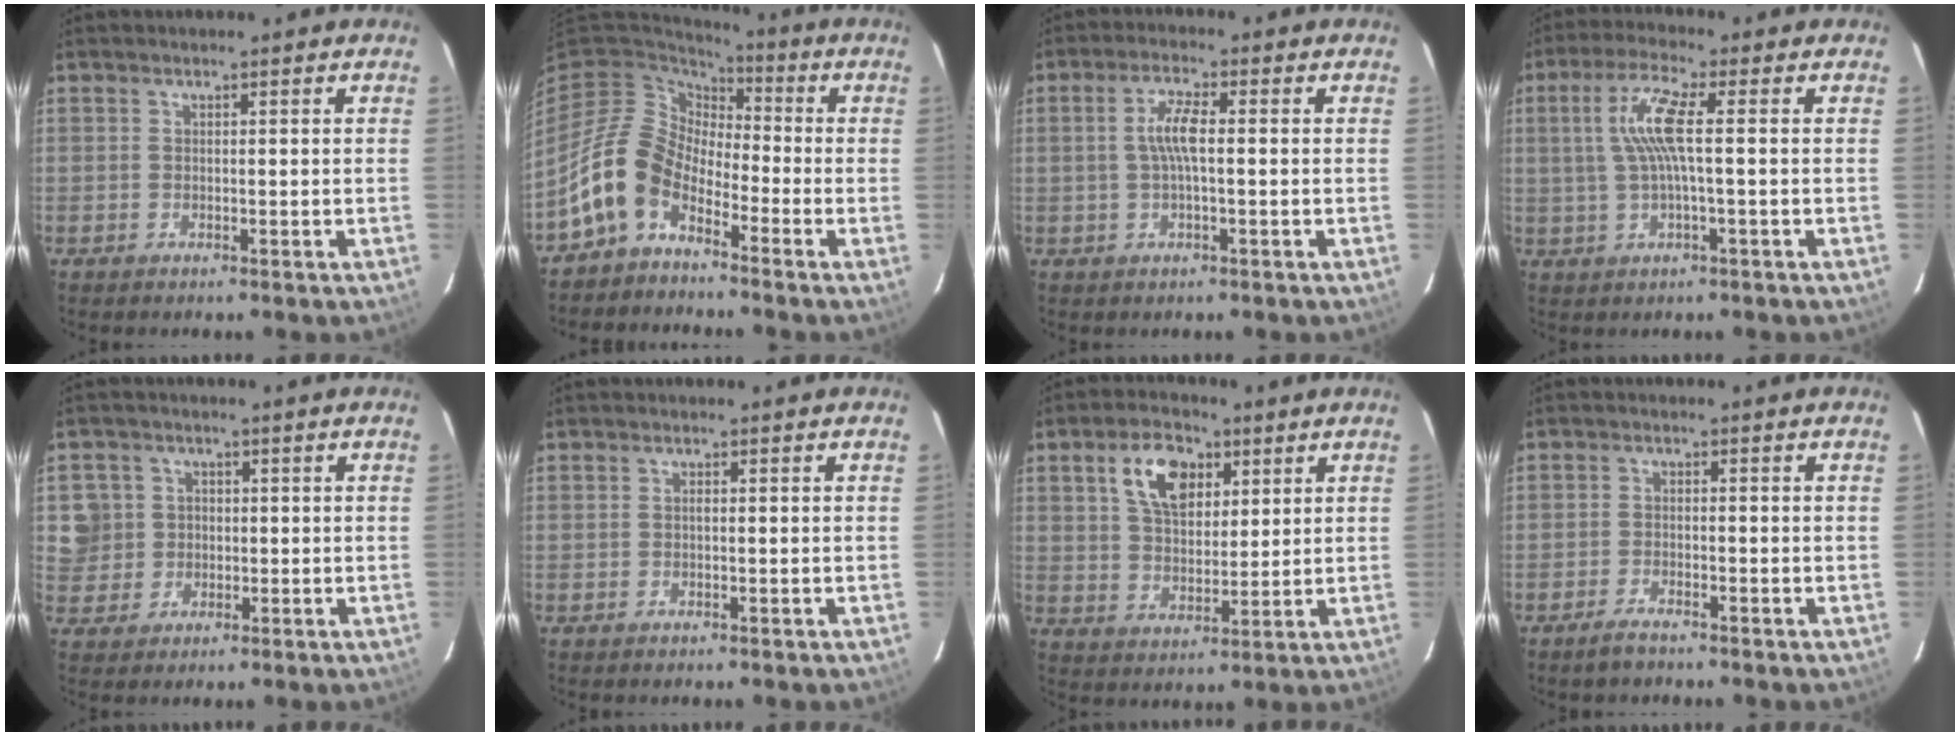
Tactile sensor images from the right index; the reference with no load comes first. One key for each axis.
{"total": 11.0, "fx": -6.6, "fy": 6.7, "fz": 5.5, "tx": -0.113, "ty": 0.017, "tz": -0.140}
{"total": 4.7, "fx": 0.0, "fy": 0.8, "fz": 4.6, "tx": -0.089, "ty": 0.006, "tz": 0.003}
{"total": 7.6, "fx": 0.5, "fy": 0.5, "fz": 7.5, "tx": -0.147, "ty": 0.005, "tz": 0.015}
{"total": 5.9, "fx": 0.3, "fy": 5.8, "fz": 0.9, "tx": -0.013, "ty": 0.019, "tz": 0.010}
{"total": 0.0}
{"total": 9.8, "fx": 4.3, "fy": 5.7, "fz": 6.8, "tx": -0.122, "ty": 0.020, "tz": 0.081}
{"total": 2.6, "fx": -2.2, "fy": 0.5, "fz": 1.2, "tx": -0.038, "ty": -0.001, "tz": -0.044}